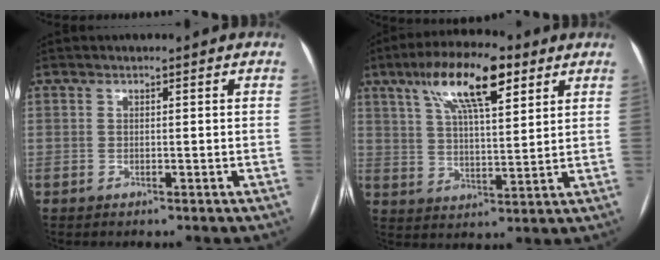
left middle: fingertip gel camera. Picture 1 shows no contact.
{"total": 13.1, "force": [7.1, 3.6, 10.4], "torque": [-0.186, 0.020, 0.124]}